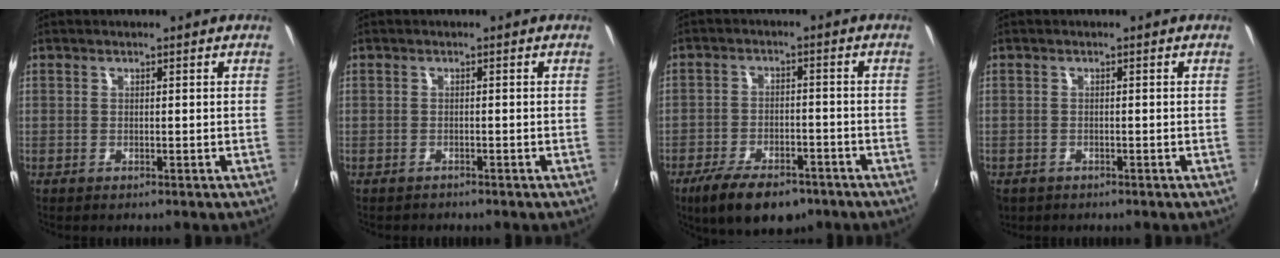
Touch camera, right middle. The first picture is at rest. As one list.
[{"total": 1.2, "force": [-1.1, 0.4, 0.1], "torque": [-0.007, -0.003, -0.017]}, {"total": 12.1, "force": [-8.4, 5.2, 6.9], "torque": [-0.151, -0.020, -0.135]}, {"total": 2.5, "force": [-1.5, 1.8, 1.0], "torque": [-0.025, -0.009, -0.021]}]